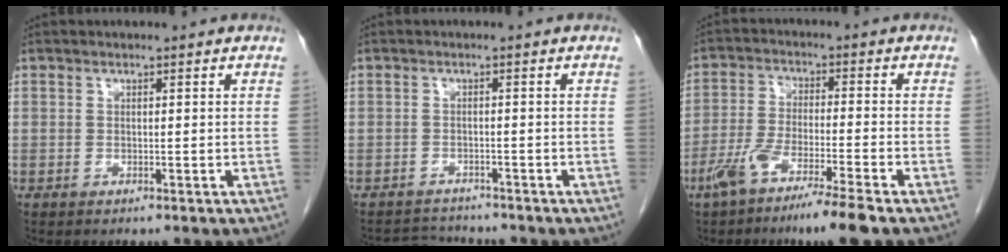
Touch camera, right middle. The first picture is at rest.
{"total": 3.3, "force": [-3.2, 0.4, -0.7], "torque": [0.010, -0.009, -0.053]}
{"total": 9.2, "force": [-6.3, -0.4, 6.7], "torque": [-0.130, -0.022, -0.117]}